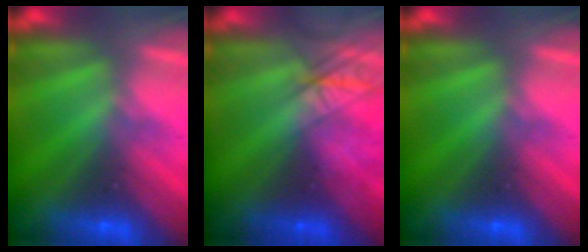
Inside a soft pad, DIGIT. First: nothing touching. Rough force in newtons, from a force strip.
{"total": 2.5}
{"total": 0.0}